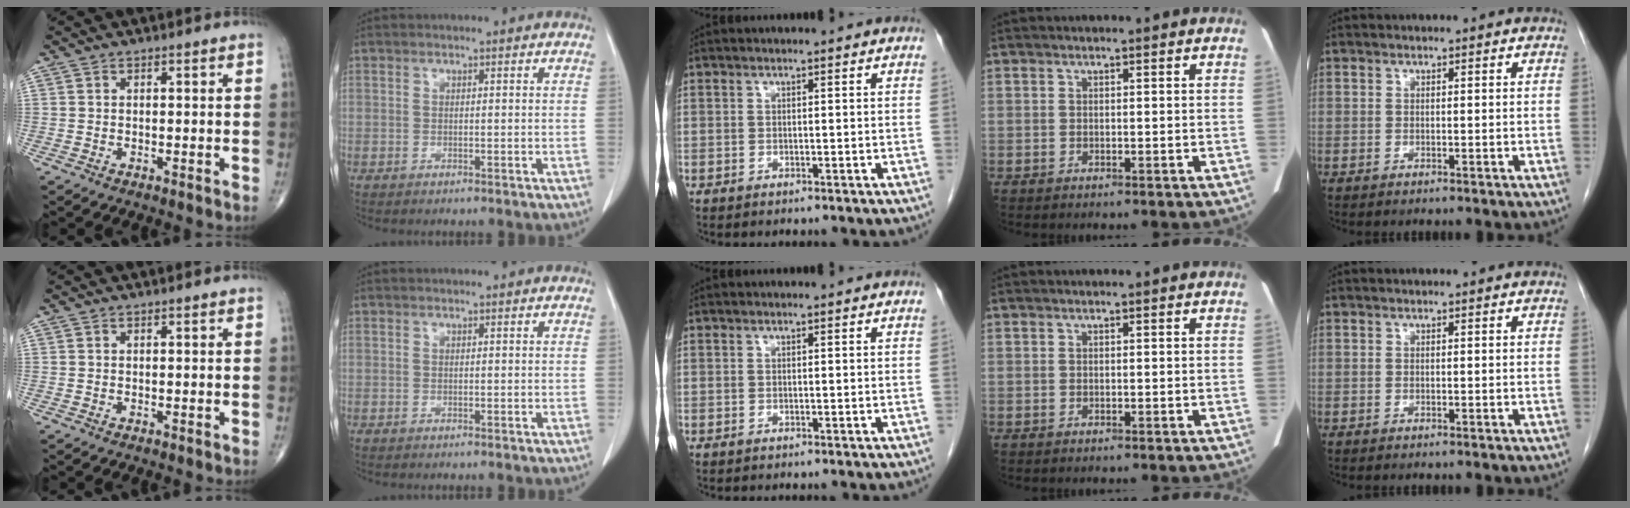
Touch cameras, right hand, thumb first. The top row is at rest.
{}